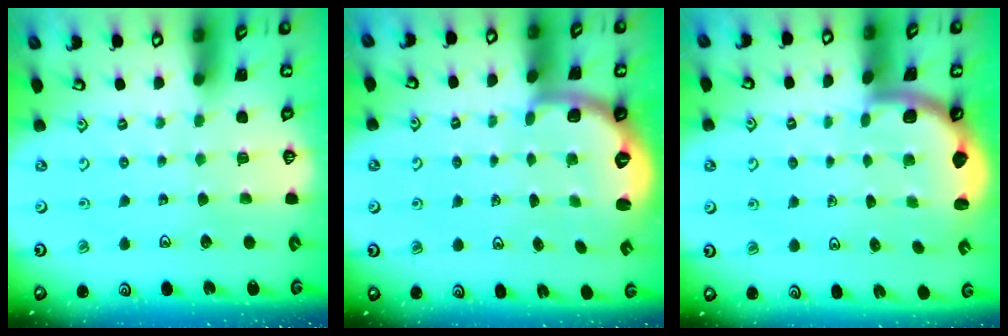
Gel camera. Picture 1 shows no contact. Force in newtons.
{"total": 2.6, "press": 1.6, "slide": 2.1}
{"total": 1.8, "press": 1.8, "slide": 0.1}